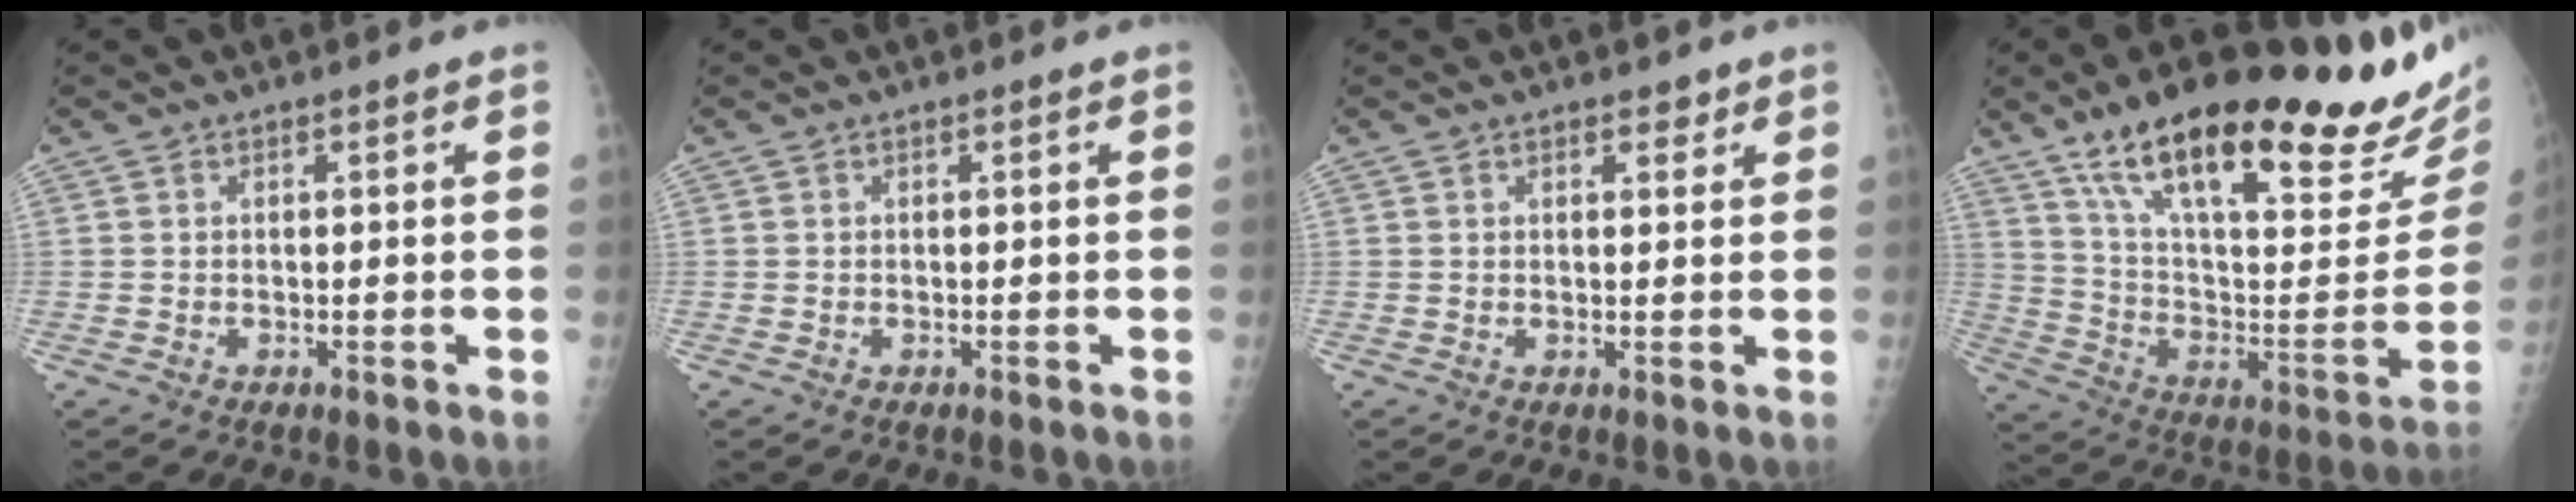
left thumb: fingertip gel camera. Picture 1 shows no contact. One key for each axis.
{"total": 0.0}
{"total": 2.1, "fx": 1.4, "fy": 1.0, "fz": 1.1, "tx": -0.003, "ty": -0.007, "tz": 0.018}
{"total": 33.3, "fx": 22.4, "fy": 7.2, "fz": 23.5, "tx": -0.323, "ty": -0.062, "tz": 0.353}